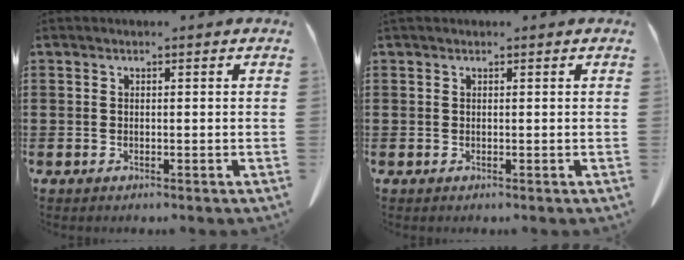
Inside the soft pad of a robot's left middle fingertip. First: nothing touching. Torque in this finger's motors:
{"motor_torque": [1.34, 0.18, 0.26, 0.06]}